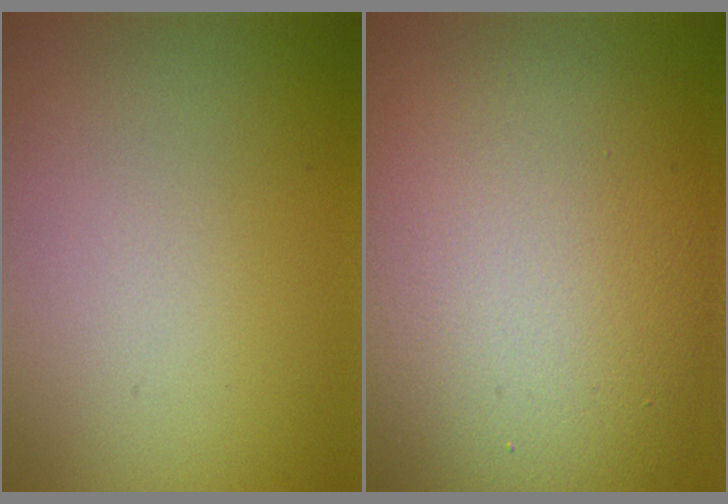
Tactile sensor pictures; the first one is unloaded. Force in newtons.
{"total": 15.0, "press": 15.0, "slide": 0.7}